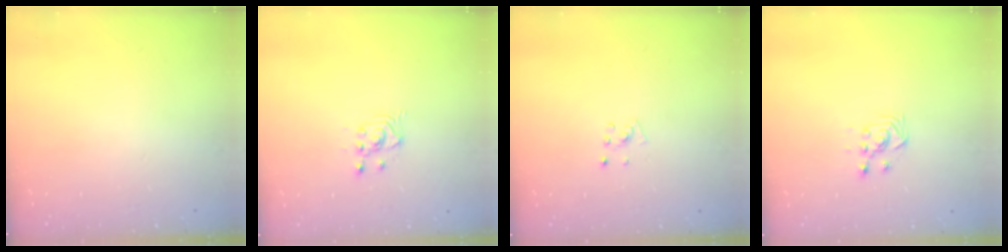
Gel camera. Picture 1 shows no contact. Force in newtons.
{"total": 2.7, "press": 2.7, "slide": 0.2}
{"total": 3.7, "press": 3.7, "slide": 0.4}
{"total": 2.7, "press": 2.7, "slide": 0.3}